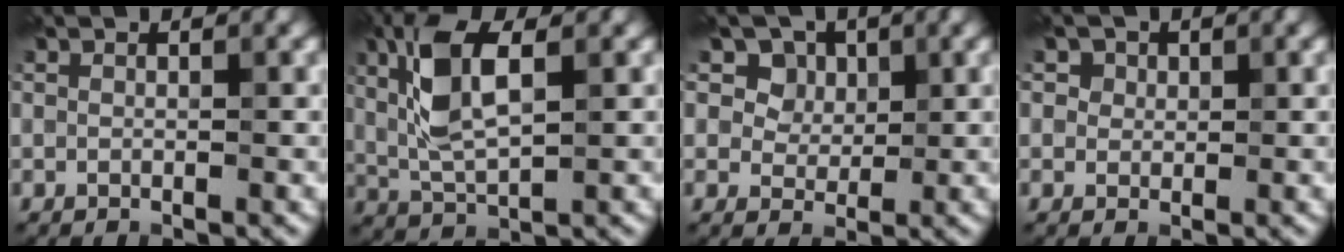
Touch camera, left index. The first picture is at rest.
{"total": 6.1, "force": [1.5, 2.1, 5.5], "torque": [-0.123, 0.006, 0.027]}
{"total": 5.2, "force": [3.1, 3.8, 1.7], "torque": [-0.031, -0.011, 0.045]}
{"total": 1.8, "force": [1.0, 1.5, 0.3], "torque": [0.004, 0.007, 0.009]}